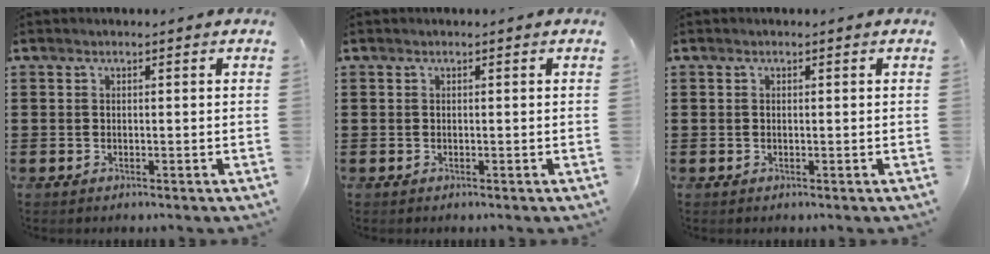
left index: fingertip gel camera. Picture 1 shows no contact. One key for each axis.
{"total": 0.0}
{"total": 0.0}